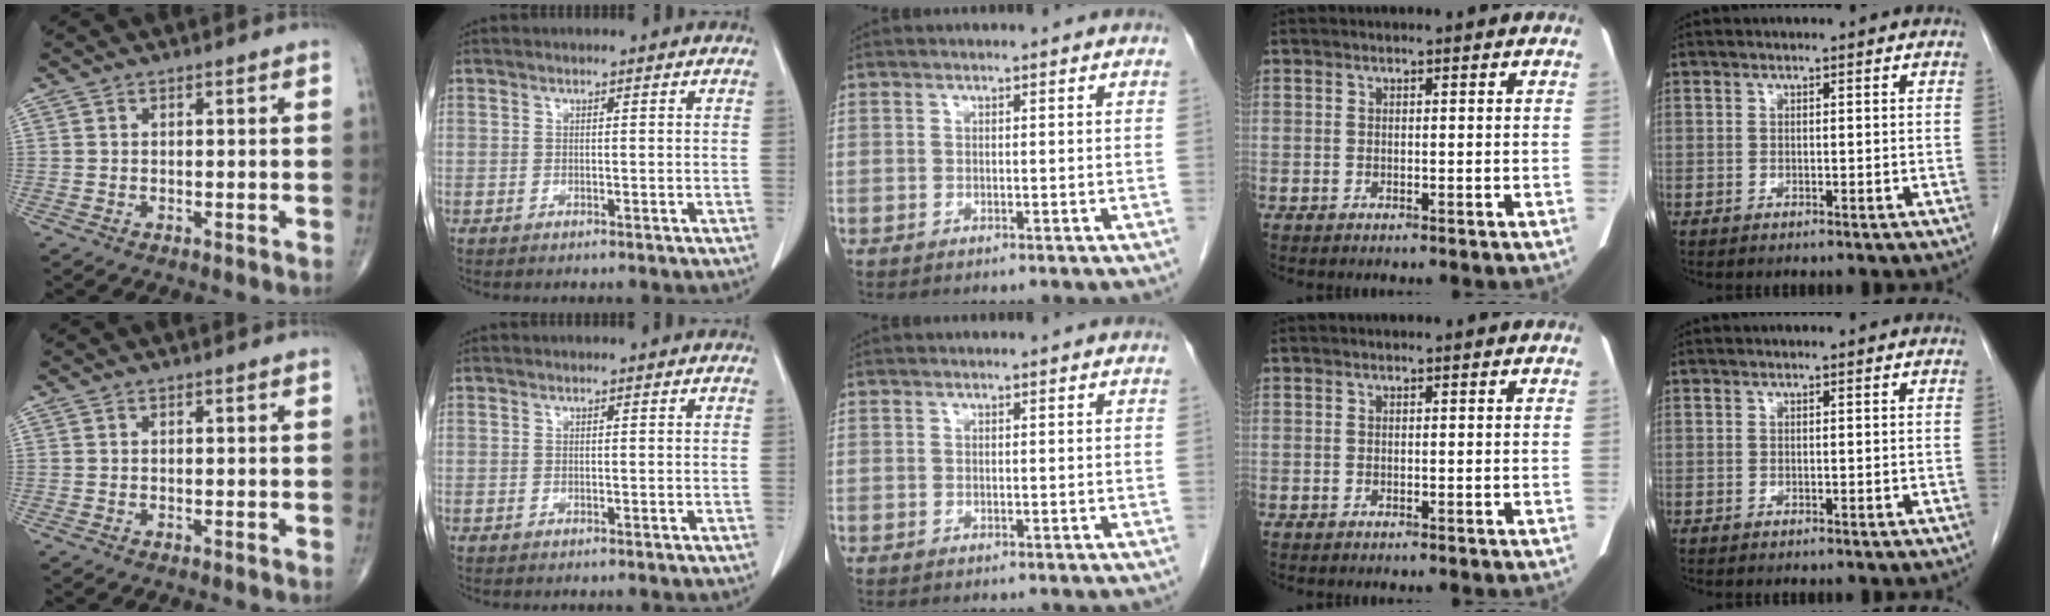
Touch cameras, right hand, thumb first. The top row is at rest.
{}